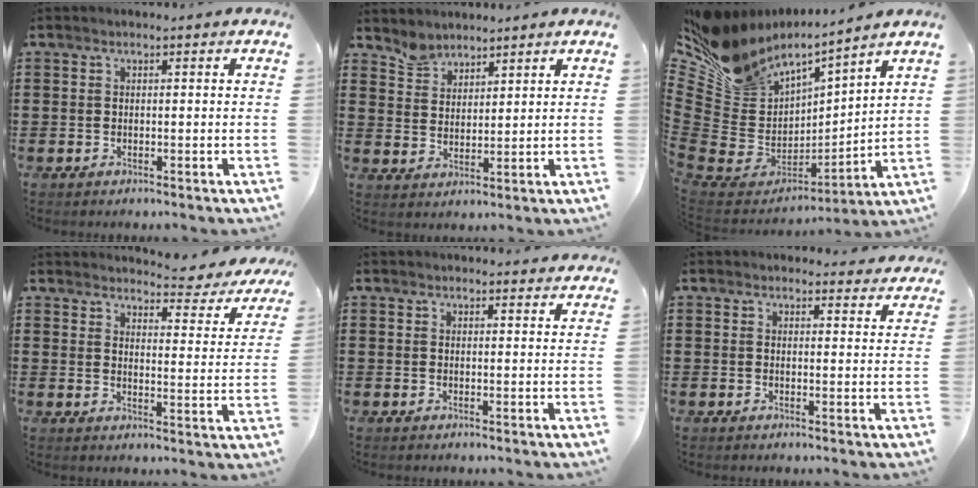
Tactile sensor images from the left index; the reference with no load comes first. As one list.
[{"total": 4.0, "force": [3.7, 1.4, -0.2], "torque": [-0.012, -0.006, 0.073]}, {"total": 9.1, "force": [6.8, 5.7, 2.0], "torque": [-0.096, -0.065, 0.129]}, {"total": 4.1, "force": [3.9, 0.4, 0.9], "torque": [-0.024, -0.036, 0.061]}, {"total": 1.7, "force": [1.7, 0.2, 0.1], "torque": [-0.007, 0.001, 0.034]}, {"total": 2.4, "force": [2.4, 0.4, 0.3], "torque": [-0.004, -0.007, 0.043]}]